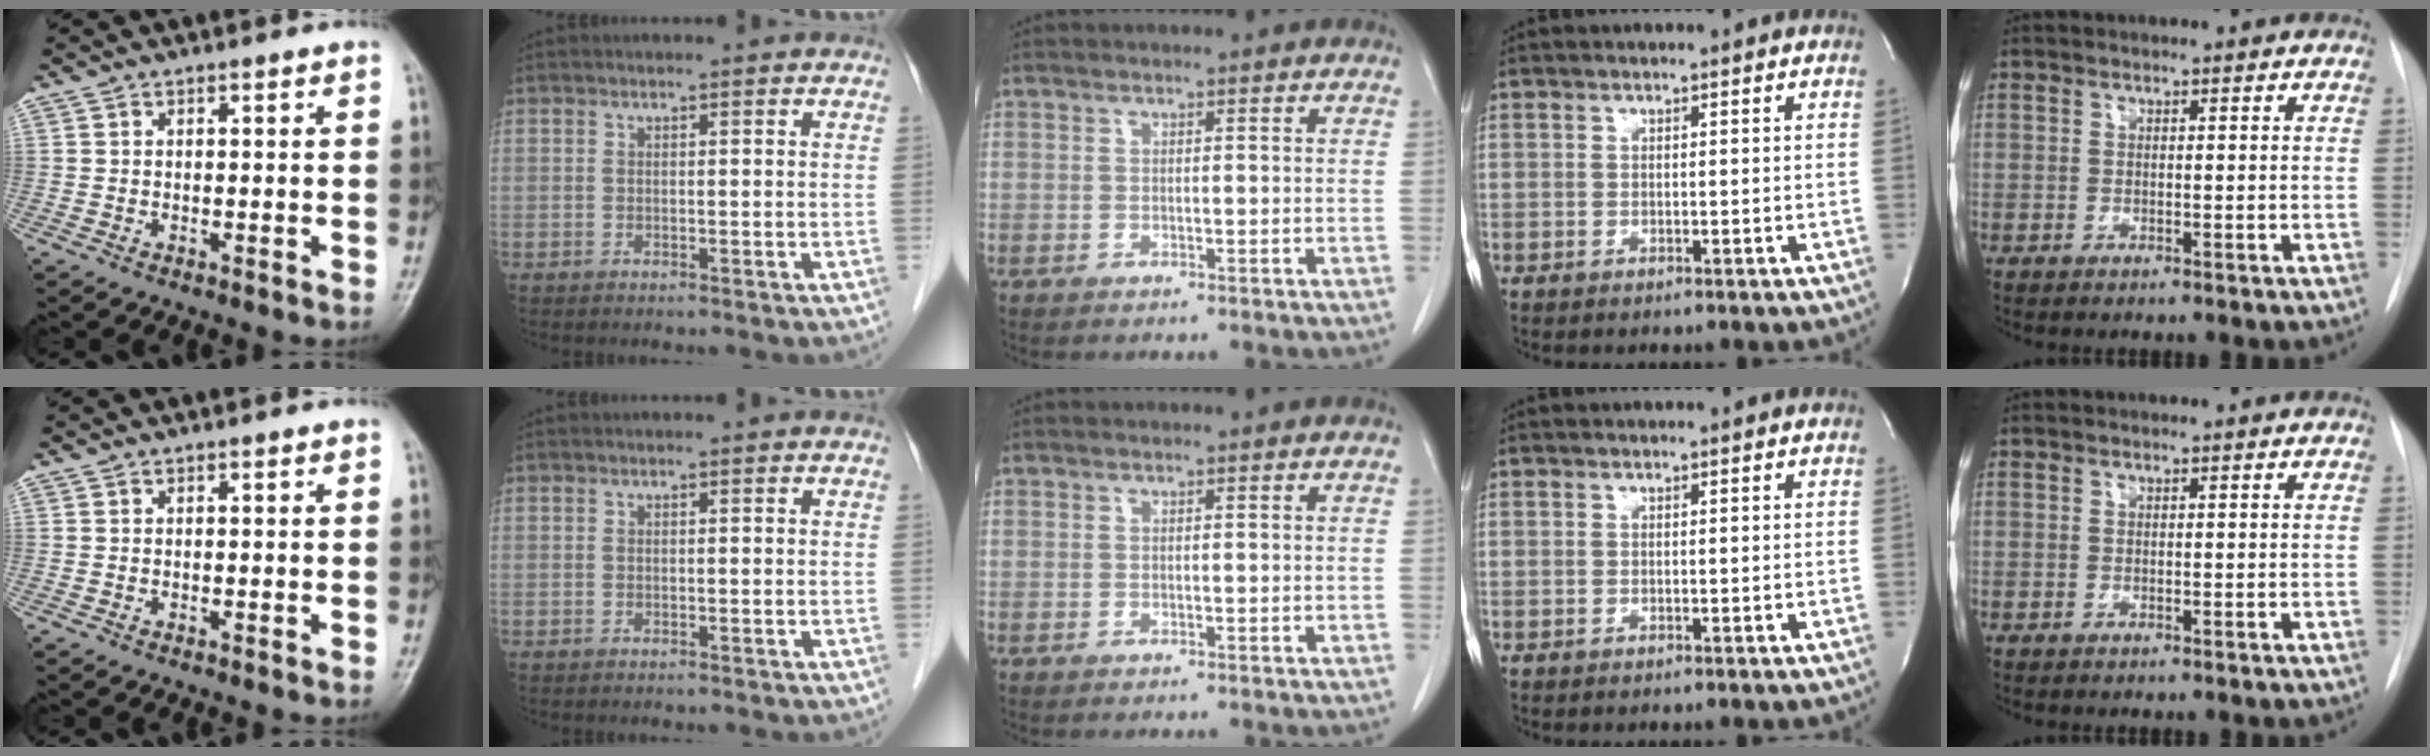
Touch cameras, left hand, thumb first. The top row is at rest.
{}